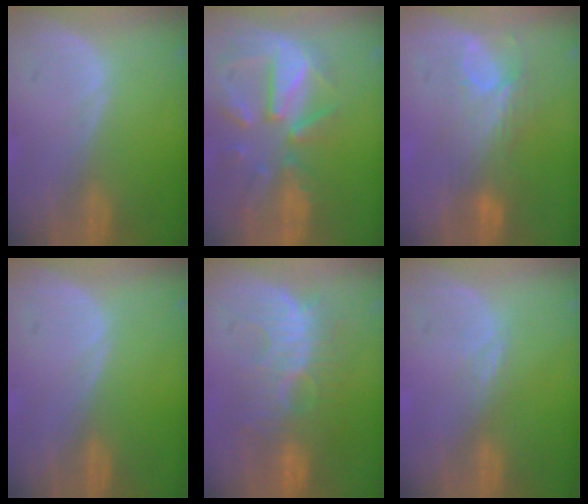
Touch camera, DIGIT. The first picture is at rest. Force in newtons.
{"total": 11.3, "press": 9.9, "slide": 5.5}
{"total": 7.6, "press": 6.6, "slide": 3.7}
{"total": 0.0}
{"total": 10.4, "press": 9.8, "slide": 3.4}
{"total": 1.4, "press": 1.4, "slide": 0.3}